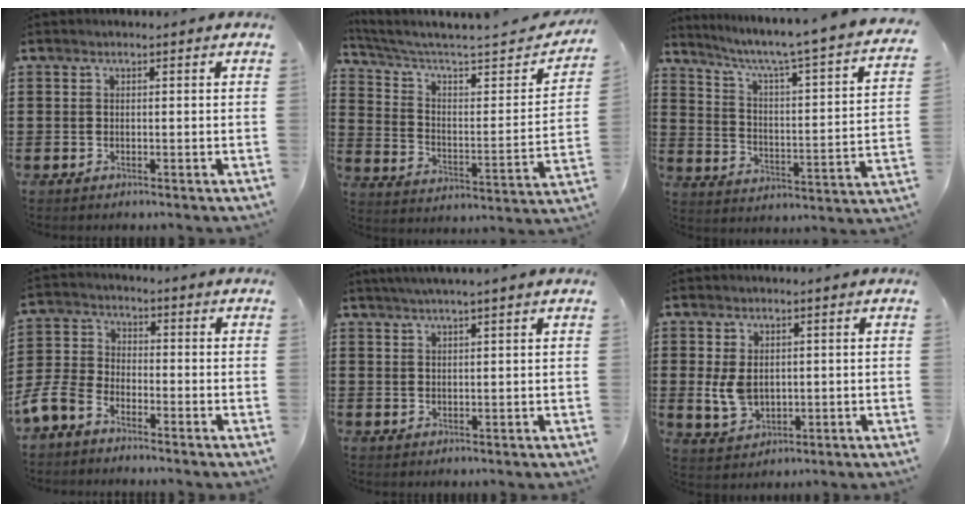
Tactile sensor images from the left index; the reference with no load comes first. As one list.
[{"total": 4.5, "force": [3.4, 0.9, 2.9], "torque": [-0.078, -0.033, 0.048]}, {"total": 4.7, "force": [3.4, -0.5, 3.1], "torque": [-0.078, -0.047, 0.042]}, {"total": 5.7, "force": [-4.9, 2.1, 2.1], "torque": [-0.077, -0.001, -0.106]}, {"total": 2.1, "force": [1.7, -0.5, 1.1], "torque": [-0.023, 0.003, 0.032]}, {"total": 4.7, "force": [0.4, 3.4, 3.2], "torque": [-0.089, 0.002, 0.001]}]